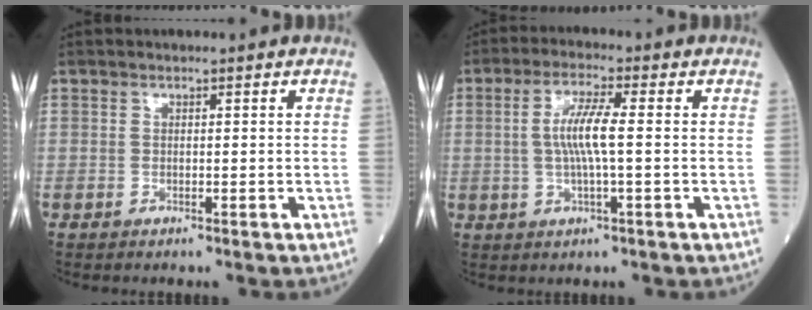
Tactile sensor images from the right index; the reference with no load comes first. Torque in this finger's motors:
{"motor_torque": [1.01, 0.19, 0.45, 0.12]}